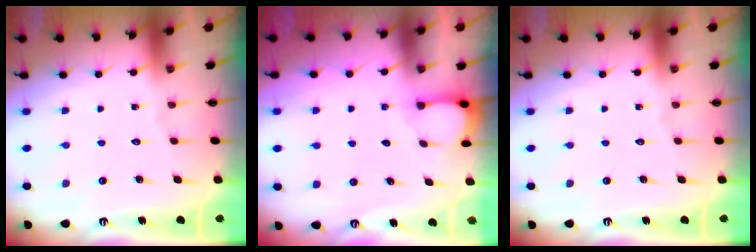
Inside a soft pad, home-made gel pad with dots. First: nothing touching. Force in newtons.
{"total": 2.3, "press": 2.2, "slide": 0.4}
{"total": 0.0}